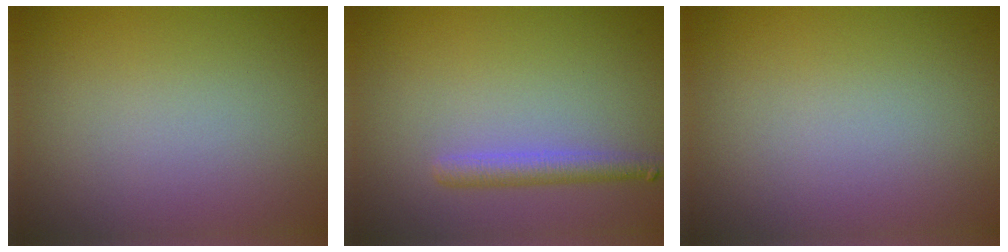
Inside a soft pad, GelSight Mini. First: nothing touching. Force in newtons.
{"total": 2.2, "press": 2.2, "slide": 0.1}
{"total": 0.0}